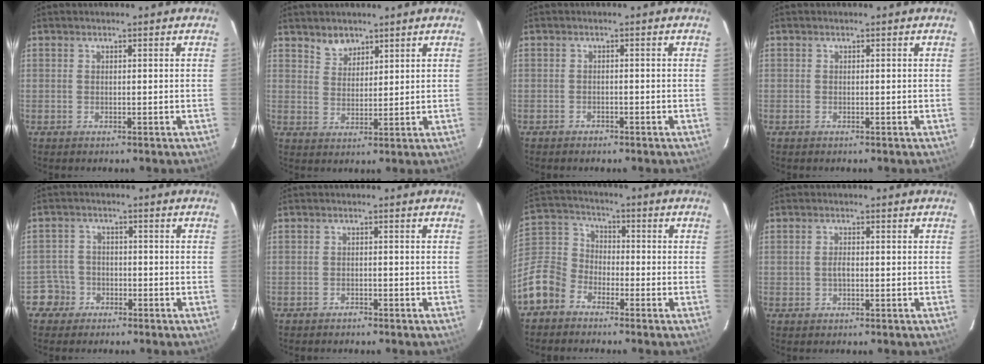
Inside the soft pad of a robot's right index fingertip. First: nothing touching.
{"total": 3.8, "force": [3.0, 2.1, 0.8], "torque": [-0.009, 0.006, 0.056]}
{"total": 1.4, "force": [-1.2, 0.8, 0.1], "torque": [-0.007, 0.006, -0.020]}
{"total": 0.6, "force": [-0.4, 0.5, 0.0], "torque": [0.001, 0.002, -0.006]}
{"total": 4.5, "force": [-2.5, 3.7, -0.3], "torque": [0.003, 0.022, -0.048]}
{"total": 1.4, "force": [-1.3, 0.6, 0.0], "torque": [-0.007, 0.004, -0.022]}
{"total": 12.3, "force": [-7.2, 9.0, 4.2], "torque": [-0.111, 0.039, -0.148]}
{"total": 1.6, "force": [-0.3, 1.0, 1.1], "torque": [-0.023, 0.003, -0.006]}